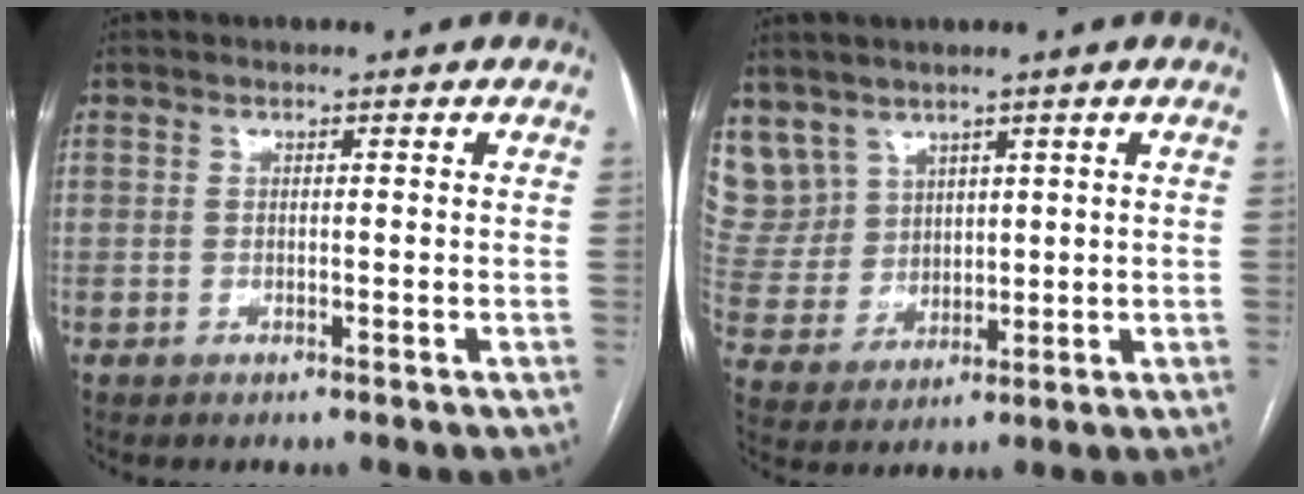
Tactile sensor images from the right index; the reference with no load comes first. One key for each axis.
{"total": 9.6, "fx": 6.2, "fy": 7.3, "fz": 1.0, "tx": -0.041, "ty": 0.031, "tz": 0.149}